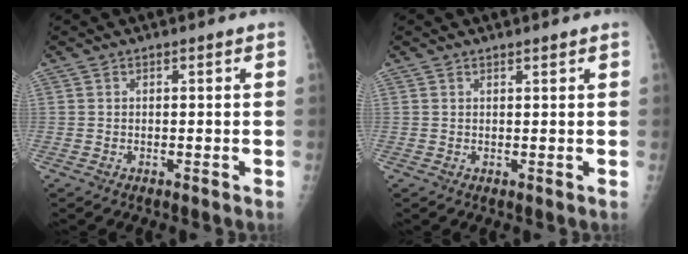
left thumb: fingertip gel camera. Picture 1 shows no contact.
{"total": 0.8, "force": [0.7, 0.1, 0.3], "torque": [-0.004, -0.006, 0.013]}